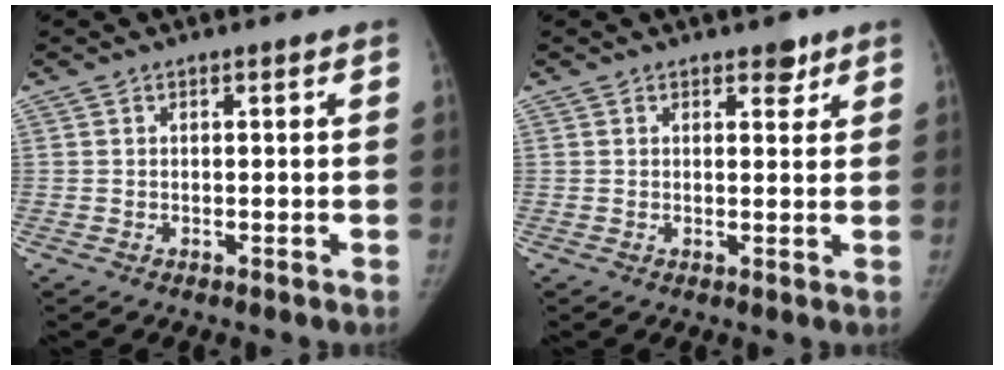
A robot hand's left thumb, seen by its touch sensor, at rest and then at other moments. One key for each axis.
{"total": 2.4, "fx": 1.7, "fy": 1.4, "fz": 1.1, "tx": 0.003, "ty": -0.009, "tz": 0.021}